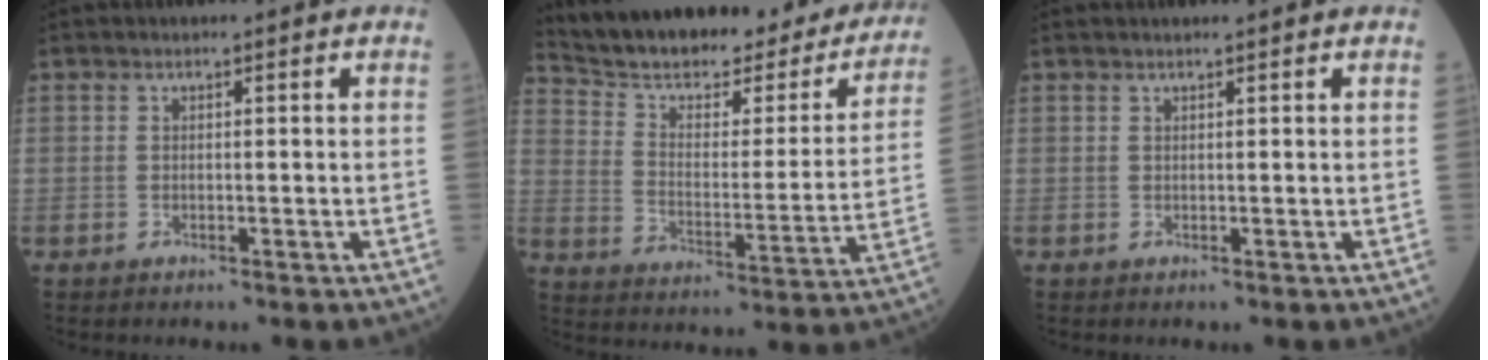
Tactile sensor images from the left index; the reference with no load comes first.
{"total": 27.7, "force": [24.2, 7.6, 11.1], "torque": [-0.173, -0.039, 0.316]}
{"total": 1.1, "force": [0.9, -0.2, 0.5], "torque": [-0.005, 0.011, 0.017]}